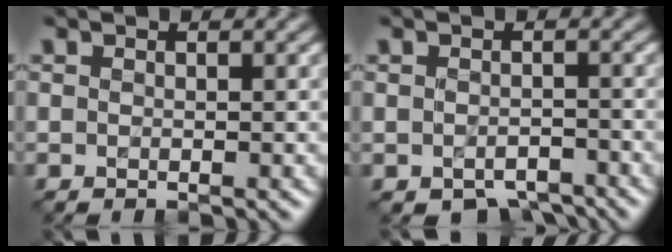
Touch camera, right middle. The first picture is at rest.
{"total": 2.9, "force": [-2.2, 1.4, 1.1], "torque": [-0.013, -0.007, -0.032]}